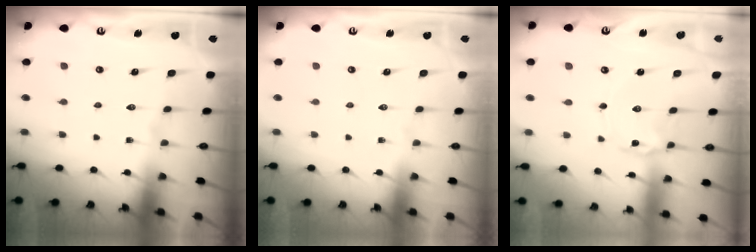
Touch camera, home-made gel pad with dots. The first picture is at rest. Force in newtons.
{"total": 0.0}
{"total": 1.5, "press": 1.5, "slide": 0.1}